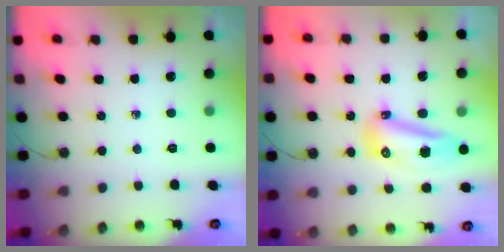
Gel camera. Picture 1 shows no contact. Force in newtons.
{"total": 12.2, "press": 12.1, "slide": 1.2}